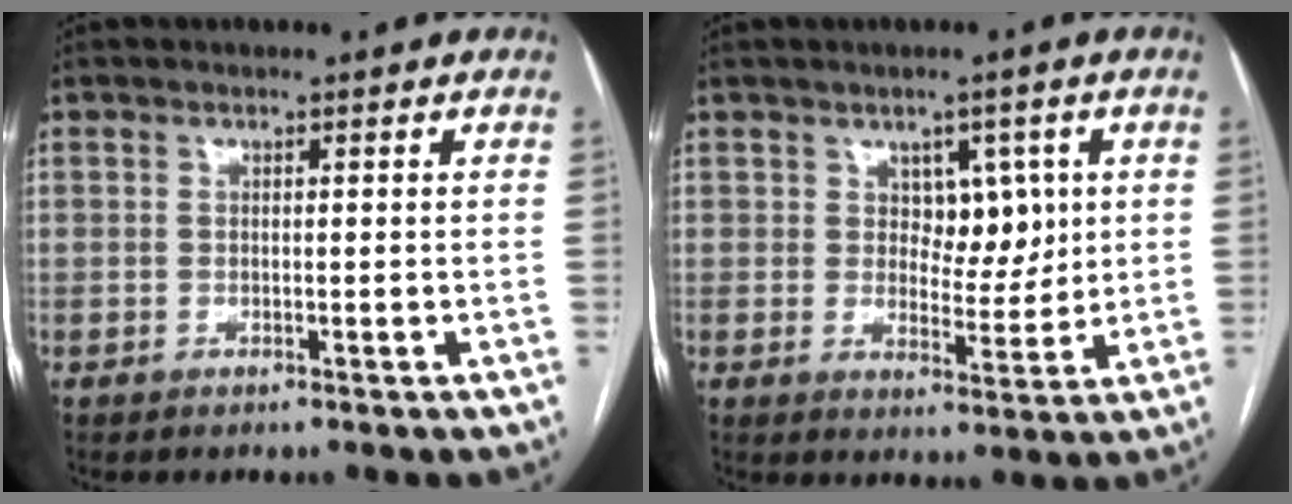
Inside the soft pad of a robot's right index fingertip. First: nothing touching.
{"total": 5.4, "force": [1.7, 3.3, 4.0], "torque": [-0.047, 0.004, 0.030]}